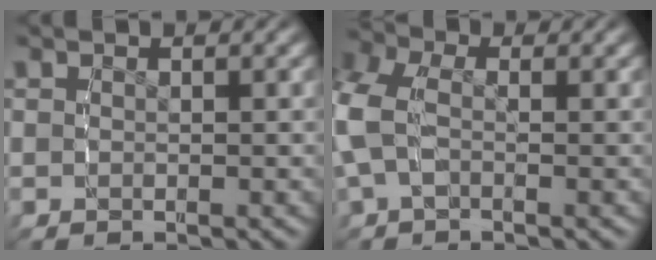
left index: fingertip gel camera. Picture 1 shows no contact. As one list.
[{"total": 4.4, "force": [0.1, 3.2, 3.1], "torque": [-0.088, -0.011, 0.004]}]